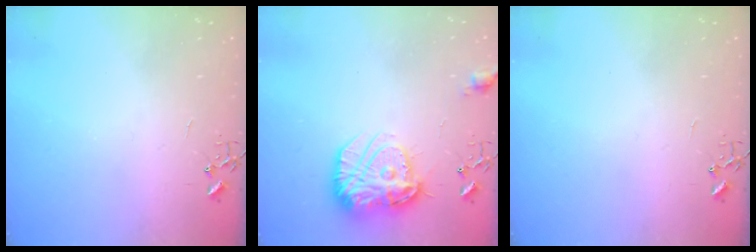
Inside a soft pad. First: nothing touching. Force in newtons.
{"total": 17.4, "press": 17.4, "slide": 1.3}
{"total": 0.0}